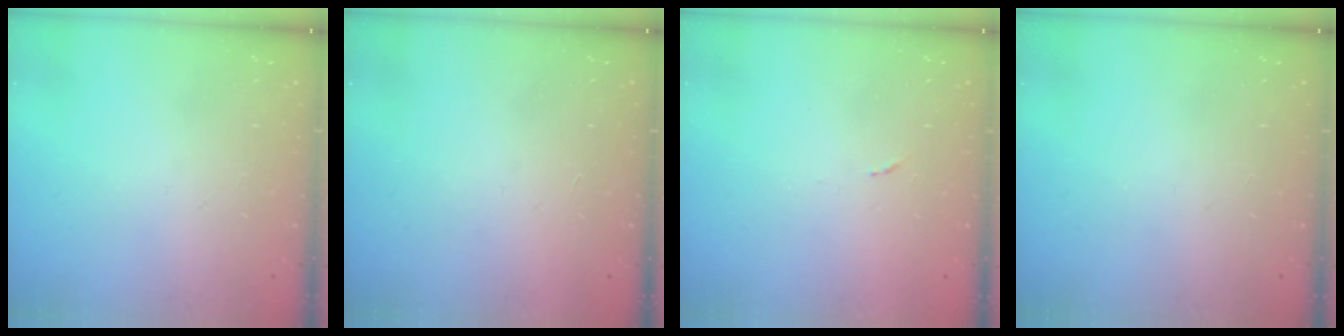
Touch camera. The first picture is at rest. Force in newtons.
{"total": 1.5, "press": 1.5, "slide": 0.1}
{"total": 4.6, "press": 4.6, "slide": 0.6}
{"total": 0.0}